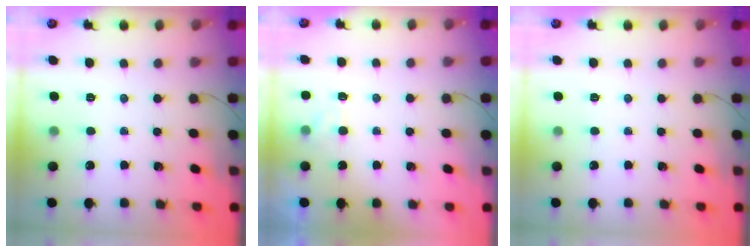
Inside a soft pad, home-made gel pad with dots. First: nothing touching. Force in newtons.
{"total": 2.0, "press": 1.6, "slide": 1.2}
{"total": 0.0}